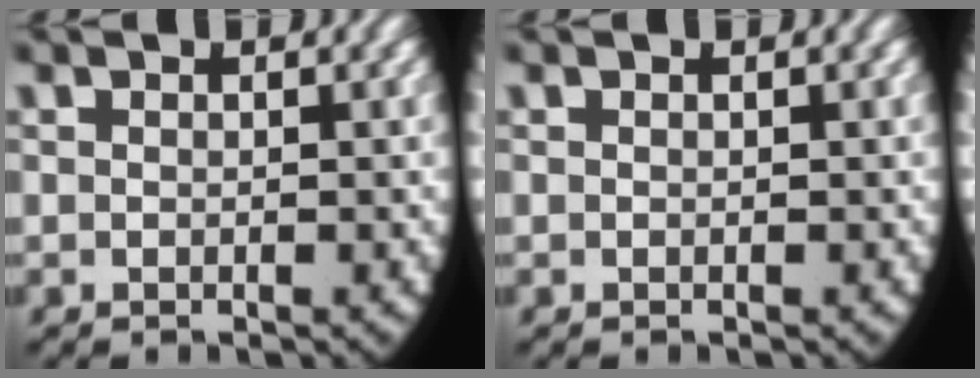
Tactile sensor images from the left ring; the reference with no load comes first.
{"total": 0.0}